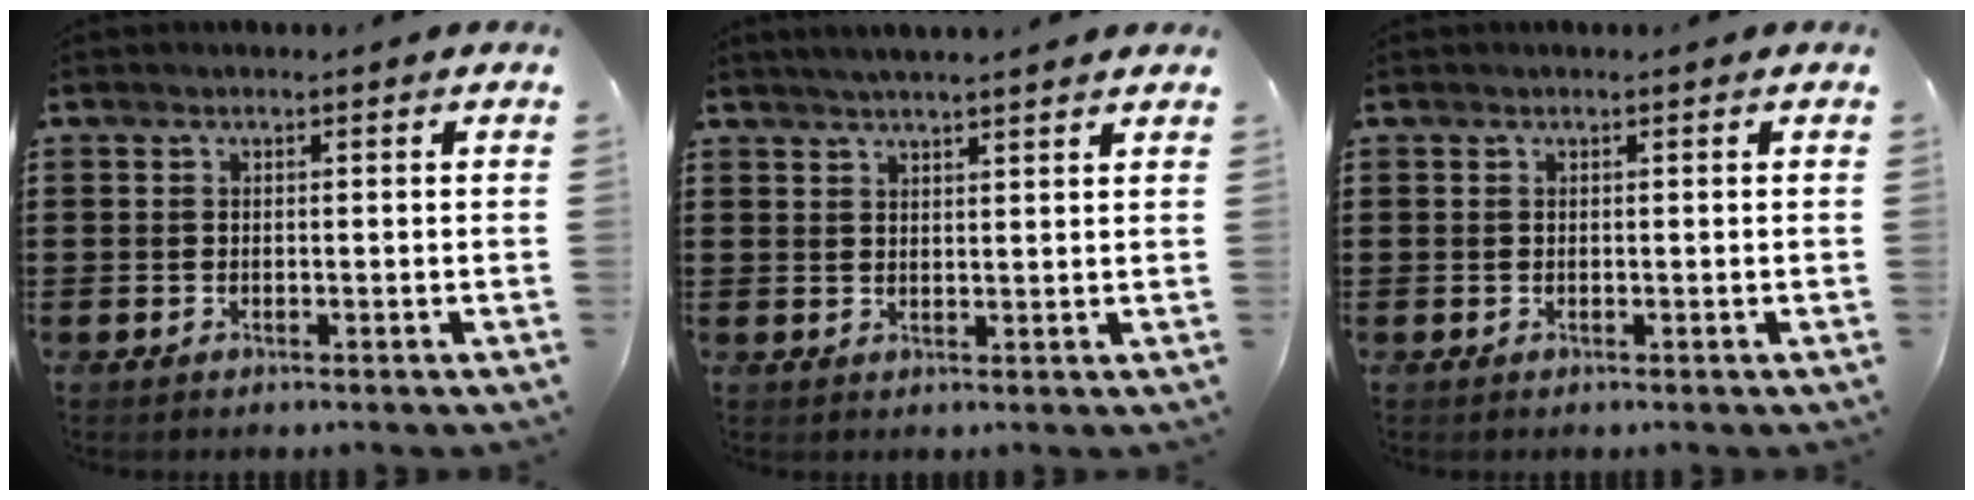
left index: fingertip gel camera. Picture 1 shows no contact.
{"total": 2.4, "force": [2.2, -0.4, 0.6], "torque": [-0.018, -0.003, 0.041]}
{"total": 0.0}